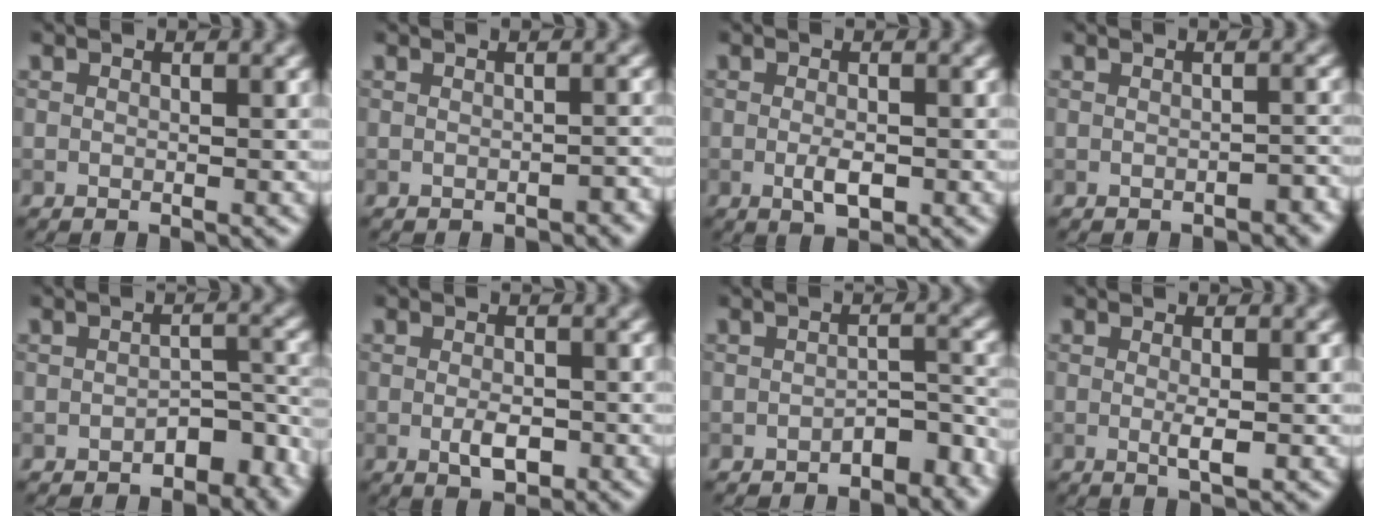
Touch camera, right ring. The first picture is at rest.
{"total": 1.0, "force": [-0.7, 0.3, 0.7], "torque": [-0.011, 0.001, -0.007]}
{"total": 2.1, "force": [-0.5, 0.8, 1.8], "torque": [-0.036, -0.004, -0.008]}
{"total": 1.4, "force": [-0.8, 0.5, 0.9], "torque": [-0.015, 0.002, -0.011]}
{"total": 4.1, "force": [-2.3, 2.3, 2.5], "torque": [-0.027, 0.003, -0.034]}
{"total": 2.3, "force": [-0.6, 1.1, 1.9], "torque": [-0.036, -0.003, -0.010]}
{"total": 3.1, "force": [-2.1, 1.5, 1.7], "torque": [-0.022, 0.008, -0.031]}
{"total": 1.6, "force": [-0.1, 0.2, 1.6], "torque": [-0.029, -0.004, -0.003]}